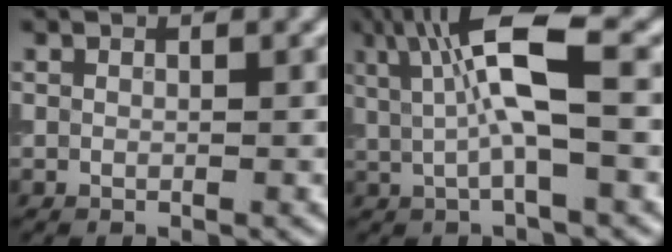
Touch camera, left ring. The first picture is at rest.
{"total": 6.9, "force": [1.5, 1.6, 6.5], "torque": [-0.122, 0.006, 0.024]}